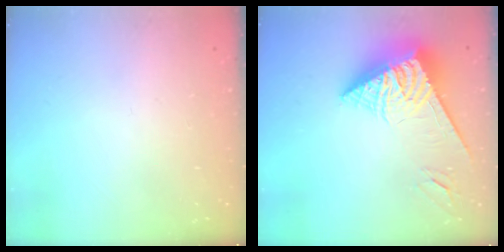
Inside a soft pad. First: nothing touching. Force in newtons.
{"total": 8.6, "press": 8.5, "slide": 0.9}